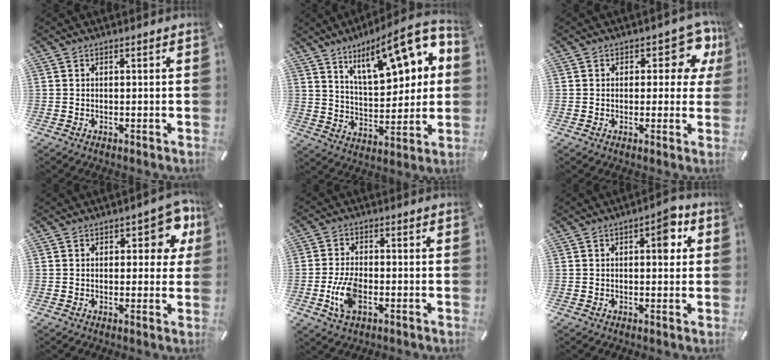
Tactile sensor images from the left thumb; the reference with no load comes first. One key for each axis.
{"total": 17.9, "fx": 10.9, "fy": 7.1, "fz": 12.3, "tx": -0.182, "ty": -0.063, "tz": 0.179}
{"total": 9.5, "fx": 4.6, "fy": 5.1, "fz": 6.6, "tx": -0.063, "ty": -0.026, "tz": 0.074}
{"total": 8.8, "fx": 3.6, "fy": 4.4, "fz": 6.8, "tx": -0.072, "ty": -0.012, "tz": 0.054}
{"total": 8.0, "fx": -2.3, "fy": 4.4, "fz": 6.3, "tx": -0.141, "ty": 0.001, "tz": -0.042}
{"total": 6.4, "fx": 1.6, "fy": 3.1, "fz": 5.3, "tx": -0.050, "ty": -0.009, "tz": 0.015}